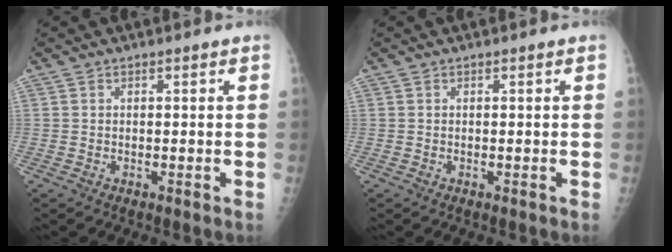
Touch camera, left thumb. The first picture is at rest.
{"total": 0.0}